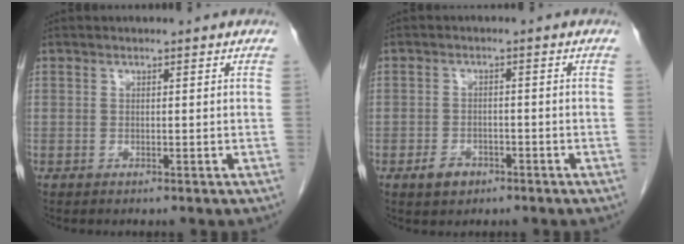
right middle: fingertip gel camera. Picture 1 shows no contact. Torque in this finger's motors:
{"motor_torque": [0.42, -0.55, 0.04, 0.00]}